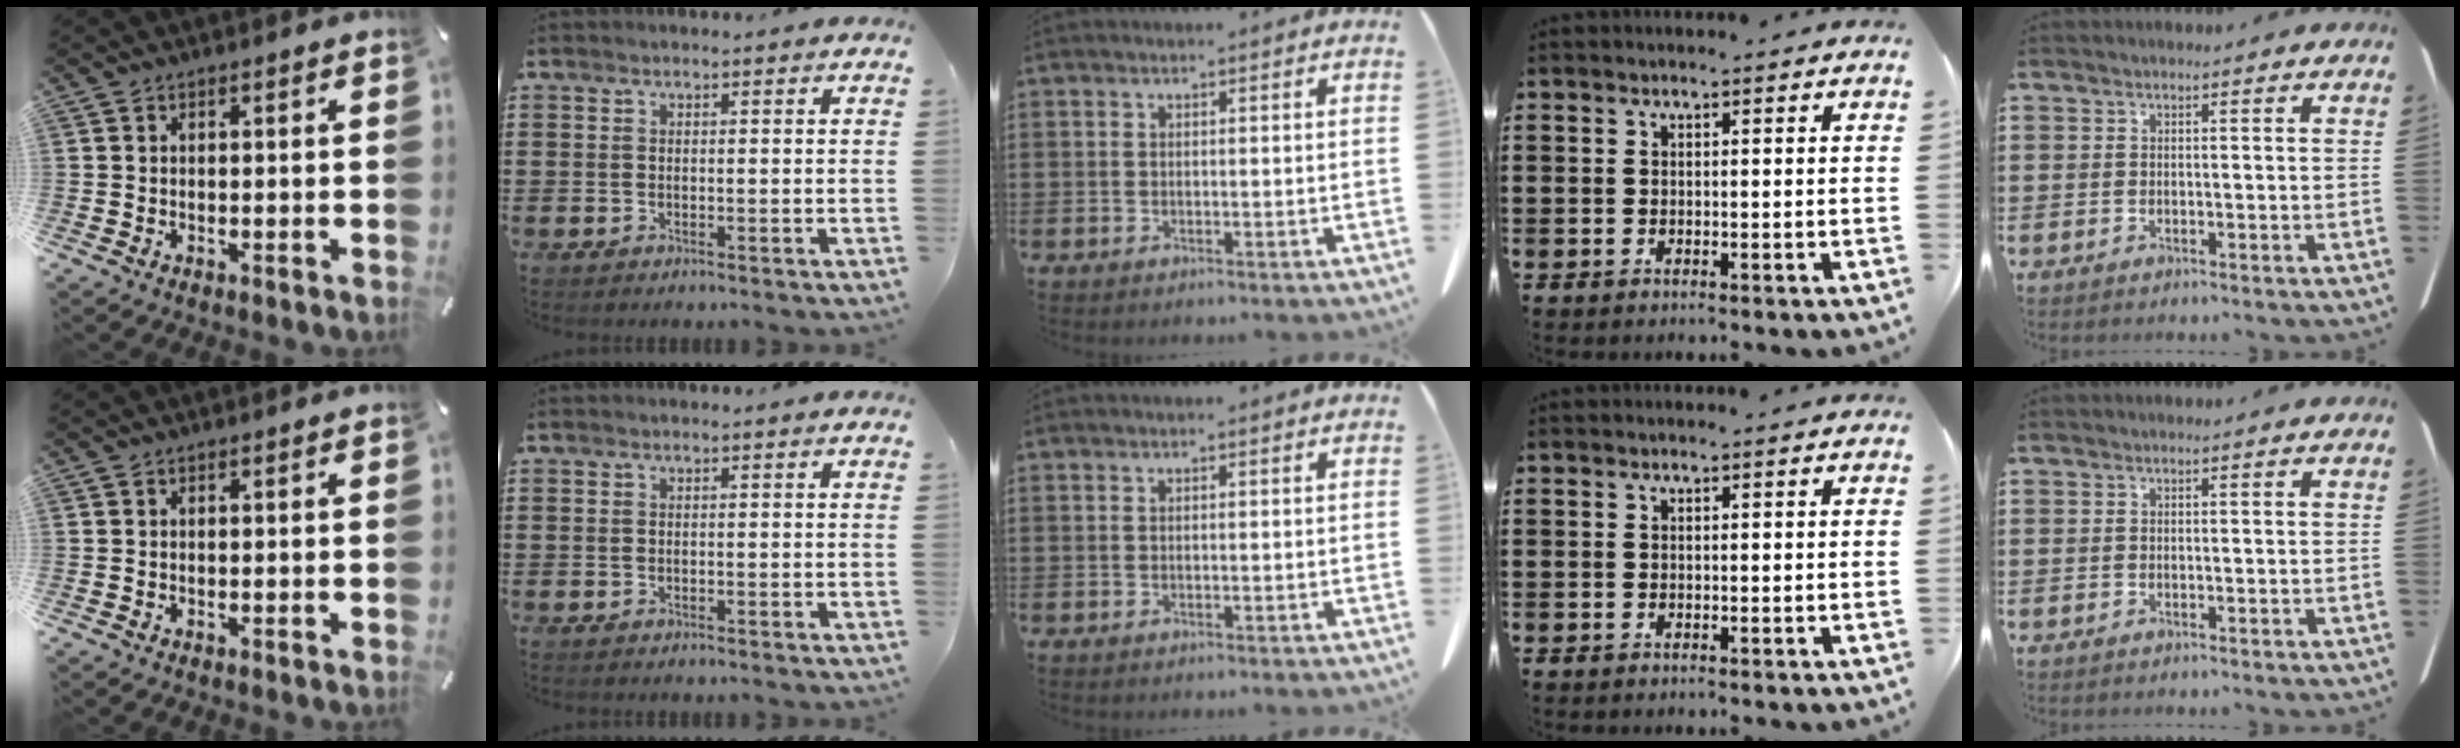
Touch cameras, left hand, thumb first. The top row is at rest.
{}